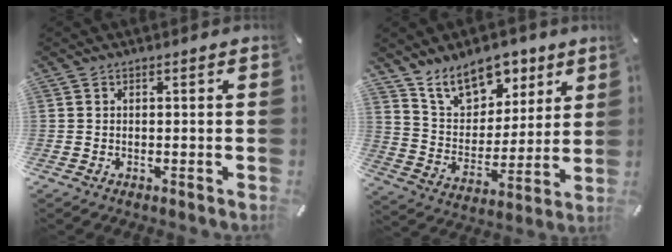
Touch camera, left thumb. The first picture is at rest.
{"total": 13.2, "force": [10.0, 7.7, 4.1], "torque": [-0.070, -0.071, 0.187]}